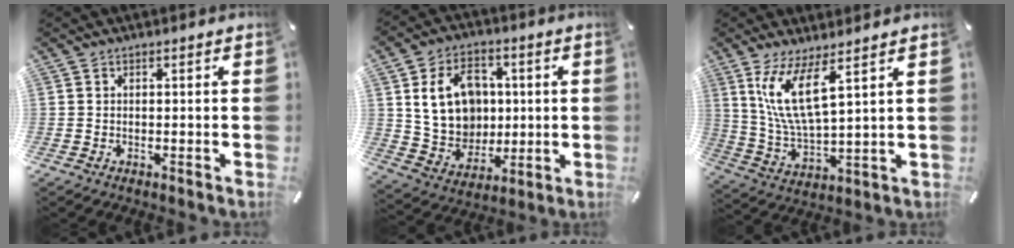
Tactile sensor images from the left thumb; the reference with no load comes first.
{"total": 14.6, "force": [2.3, 12.2, 7.5], "torque": [-0.144, 0.011, 0.050]}
{"total": 11.8, "force": [6.2, 3.4, 9.4], "torque": [-0.216, -0.018, 0.112]}